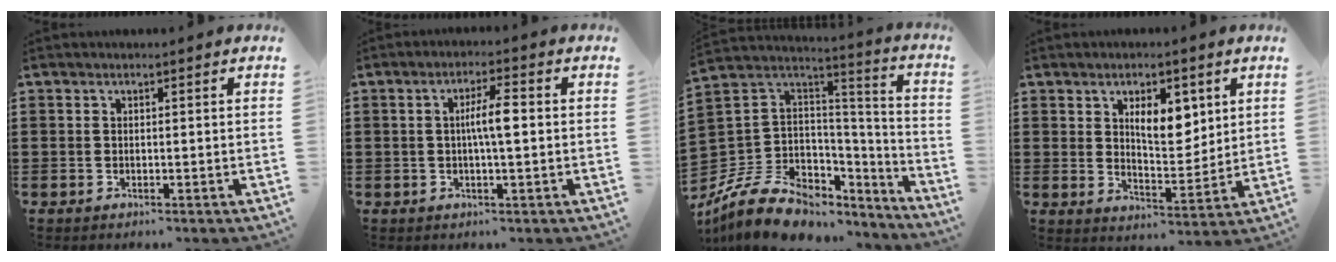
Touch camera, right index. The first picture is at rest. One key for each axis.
{"total": 4.7, "fx": 0.1, "fy": 0.8, "fz": 4.6, "tx": -0.084, "ty": 0.003, "tz": -0.002}
{"total": 12.1, "fx": -7.8, "fy": 7.7, "fz": 5.2, "tx": -0.123, "ty": 0.020, "tz": -0.138}
{"total": 7.0, "fx": 3.1, "fy": 3.4, "fz": 5.3, "tx": -0.084, "ty": -0.004, "tz": 0.048}